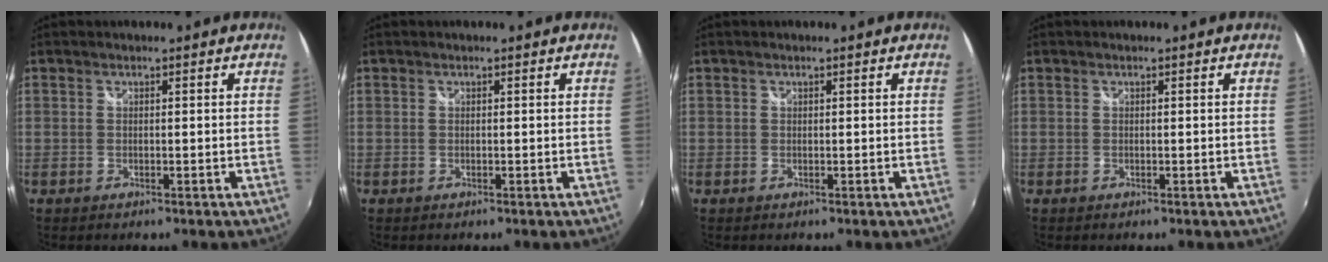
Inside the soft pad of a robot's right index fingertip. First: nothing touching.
{"total": 0.0}
{"total": 0.0}
{"total": 0.0}